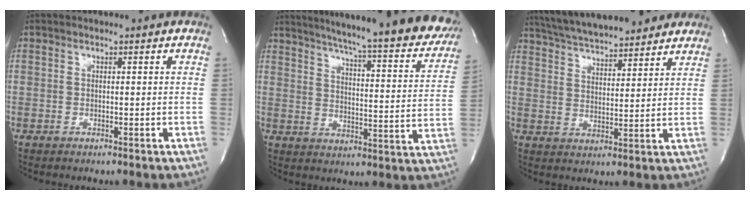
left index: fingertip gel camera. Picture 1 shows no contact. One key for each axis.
{"total": 29.1, "fx": 25.0, "fy": 3.2, "fz": 14.5, "tx": -0.213, "ty": -0.072, "tz": 0.300}
{"total": 16.8, "fx": 14.8, "fy": 2.9, "fz": 7.3, "tx": -0.127, "ty": 0.029, "tz": 0.226}